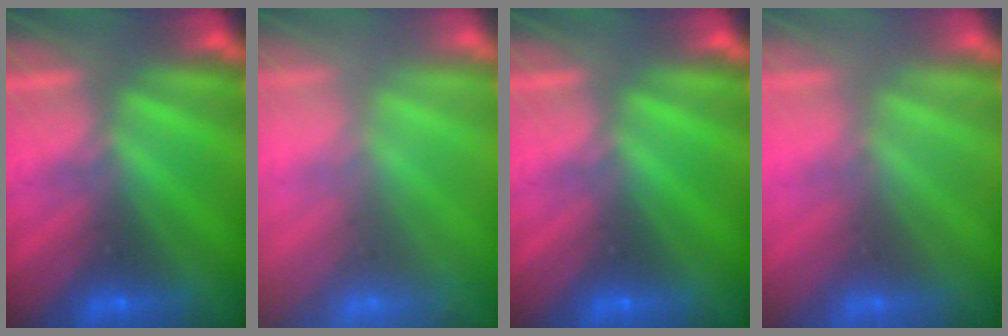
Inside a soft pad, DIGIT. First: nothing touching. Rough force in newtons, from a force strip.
{"total": 7.7}
{"total": 0.0}
{"total": 2.3}